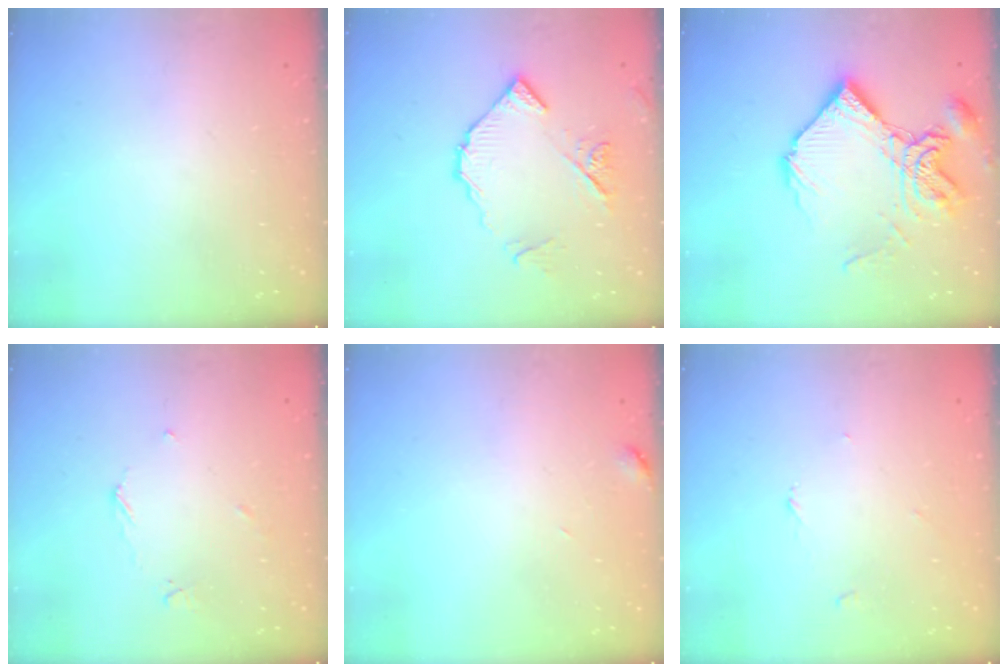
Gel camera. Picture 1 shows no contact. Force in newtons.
{"total": 10.6, "press": 10.5, "slide": 1.2}
{"total": 15.9, "press": 15.8, "slide": 1.9}
{"total": 3.7, "press": 3.6, "slide": 0.4}
{"total": 4.3, "press": 4.3, "slide": 0.5}
{"total": 2.5, "press": 2.5, "slide": 0.3}